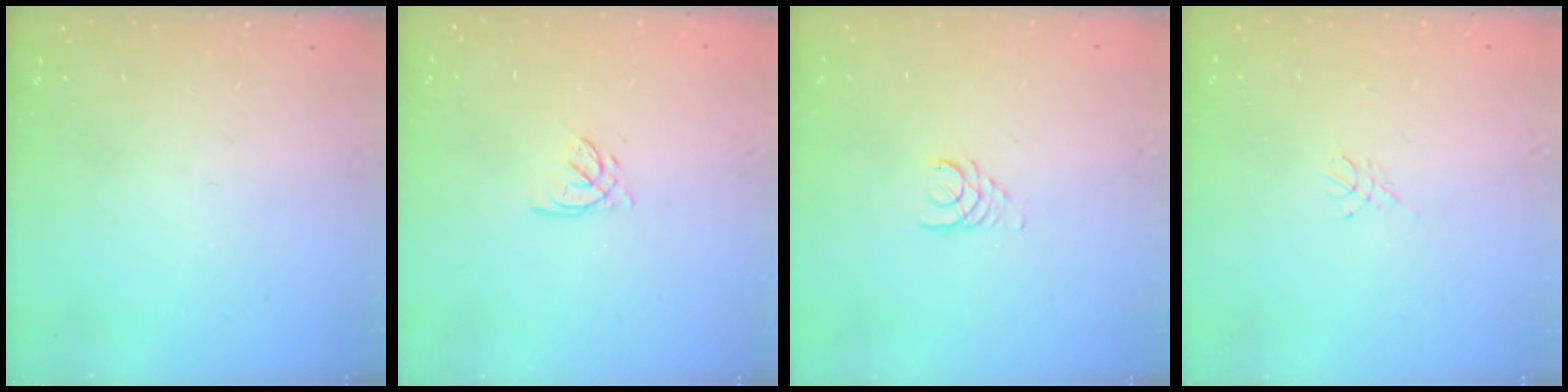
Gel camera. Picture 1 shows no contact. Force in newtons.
{"total": 2.5, "press": 2.5, "slide": 0.3}
{"total": 2.7, "press": 2.7, "slide": 0.2}
{"total": 3.0, "press": 2.9, "slide": 0.6}